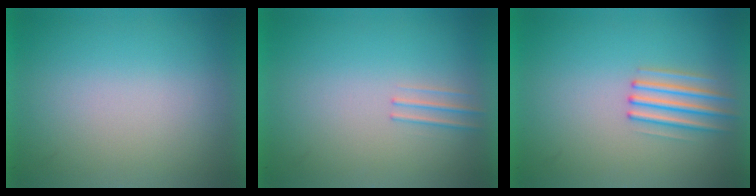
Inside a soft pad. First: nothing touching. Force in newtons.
{"total": 1.1}
{"total": 2.2}